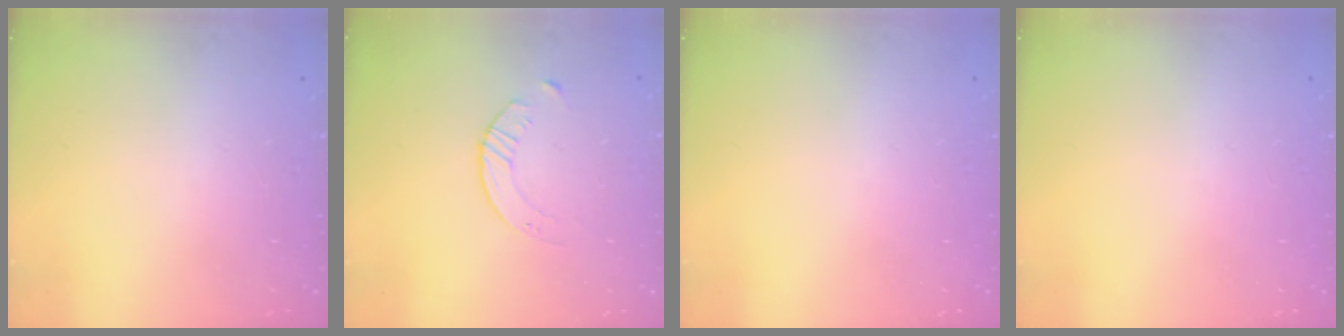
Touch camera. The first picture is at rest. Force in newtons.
{"total": 2.1, "press": 2.0, "slide": 0.3}
{"total": 0.0}
{"total": 0.0}